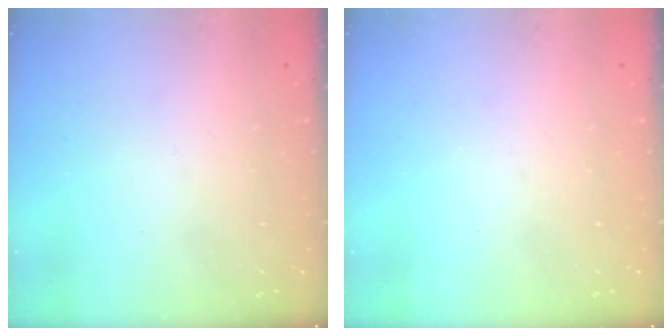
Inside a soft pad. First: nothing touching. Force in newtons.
{"total": 0.0}